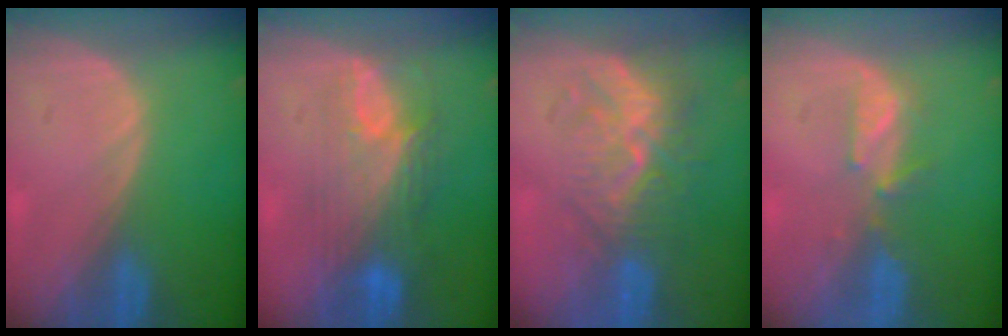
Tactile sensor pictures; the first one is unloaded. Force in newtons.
{"total": 8.5, "press": 8.1, "slide": 2.6}
{"total": 9.6, "press": 8.5, "slide": 4.5}
{"total": 3.1, "press": 3.0, "slide": 0.3}